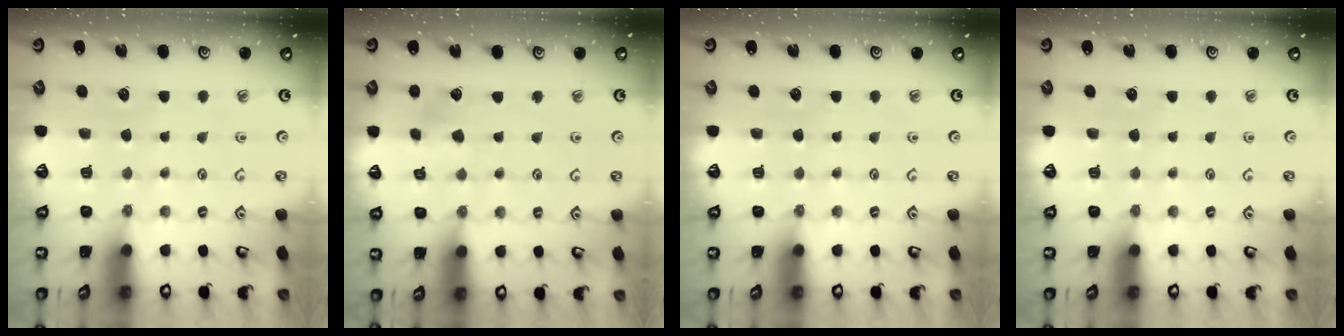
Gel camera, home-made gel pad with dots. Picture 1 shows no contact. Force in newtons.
{"total": 2.9, "press": 2.8, "slide": 0.8}
{"total": 0.0}
{"total": 0.0}